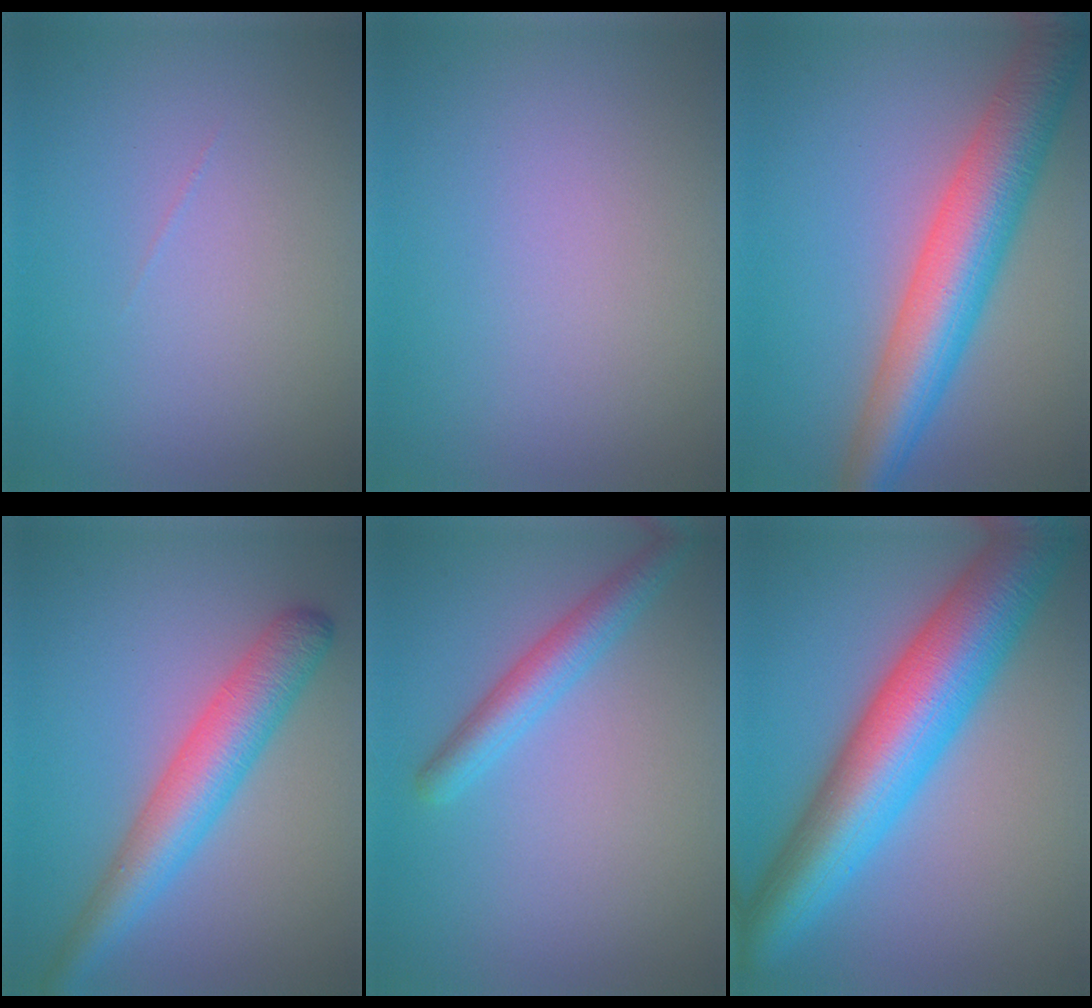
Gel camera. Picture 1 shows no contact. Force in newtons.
{"total": 0.0}
{"total": 8.4, "press": 8.4, "slide": 0.3}
{"total": 5.5, "press": 5.5, "slide": 0.3}
{"total": 2.9, "press": 2.9, "slide": 0.1}
{"total": 11.5, "press": 11.5, "slide": 0.2}